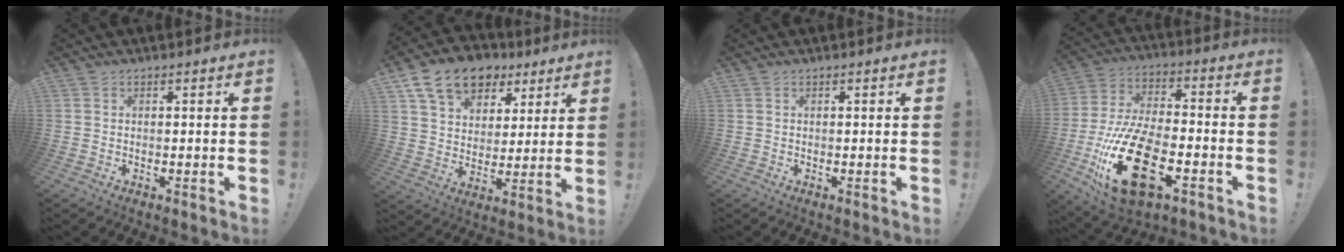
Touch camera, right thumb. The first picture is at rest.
{"total": 15.9, "force": [9.4, 10.4, 7.6], "torque": [-0.122, -0.048, 0.175]}
{"total": 0.0}
{"total": 24.3, "force": [-9.2, 12.4, 18.8], "torque": [-0.374, 0.053, -0.141]}